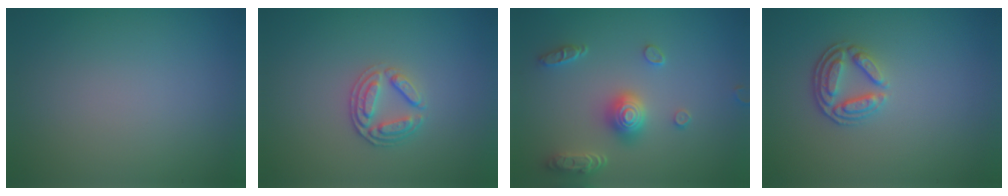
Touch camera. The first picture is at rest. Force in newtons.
{"total": 2.6, "press": 2.5, "slide": 0.8}
{"total": 4.3, "press": 3.7, "slide": 2.2}
{"total": 2.9, "press": 2.5, "slide": 1.6}